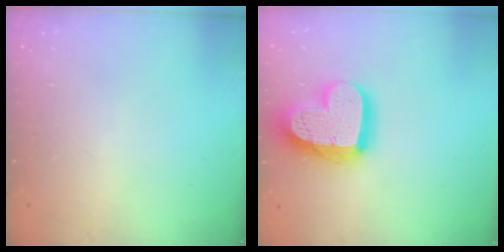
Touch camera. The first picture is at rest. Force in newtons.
{"total": 19.5, "press": 19.4, "slide": 1.7}